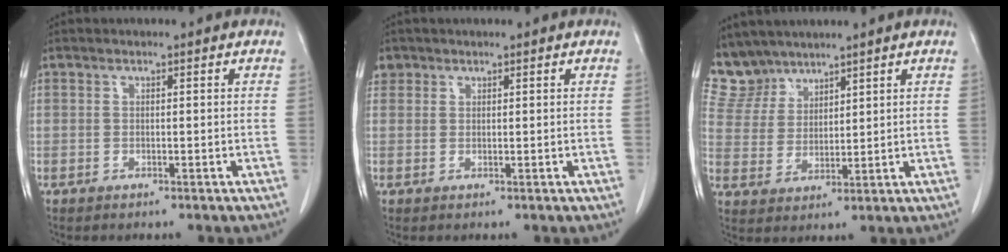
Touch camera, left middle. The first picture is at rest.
{"total": 1.9, "force": [1.1, 1.5, 0.1], "torque": [0.007, 0.010, 0.018]}
{"total": 6.1, "force": [5.7, 2.2, -0.3], "torque": [-0.003, 0.007, 0.130]}